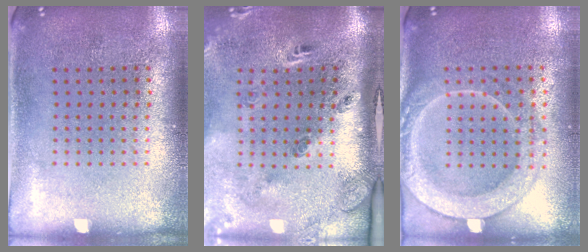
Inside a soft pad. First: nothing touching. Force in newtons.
{"total": 3.0, "press": 1.9, "slide": 2.4}
{"total": 2.3, "press": 2.1, "slide": 0.8}